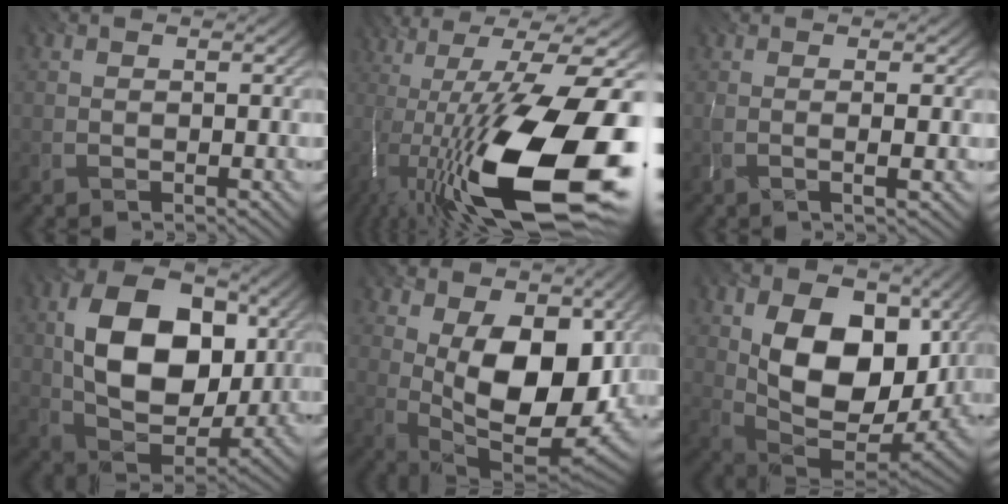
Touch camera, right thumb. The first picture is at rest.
{"total": 20.9, "force": [-7.3, 6.8, 18.3], "torque": [-0.312, -0.004, -0.145]}
{"total": 2.0, "force": [-0.2, -0.2, 2.0], "torque": [-0.028, 0.002, -0.014]}
{"total": 13.7, "force": [1.0, 9.0, 10.3], "torque": [-0.185, -0.003, 0.013]}
{"total": 14.5, "force": [2.6, 8.0, 11.9], "torque": [-0.199, -0.009, 0.044]}
{"total": 15.4, "force": [1.8, 9.6, 11.9], "torque": [-0.202, -0.011, 0.028]}